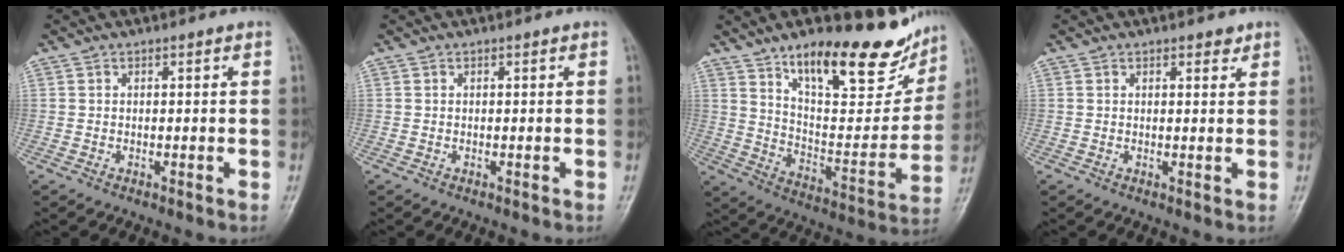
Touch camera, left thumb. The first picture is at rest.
{"total": 0.0}
{"total": 22.4, "force": [15.5, 7.9, 14.2], "torque": [-0.155, -0.078, 0.246]}
{"total": 1.8, "force": [1.2, 0.7, 1.0], "torque": [-0.004, -0.006, 0.014]}